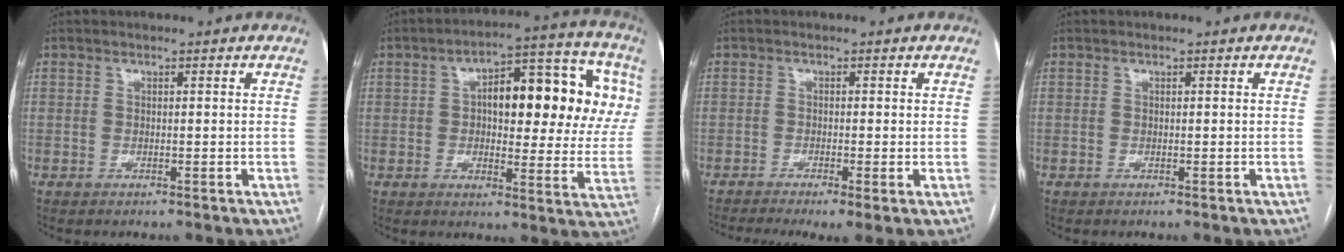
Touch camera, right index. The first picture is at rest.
{"total": 19.3, "force": [4.4, 7.5, 17.2], "torque": [-0.224, 0.047, 0.059]}
{"total": 6.8, "force": [-4.1, 1.3, 5.3], "torque": [-0.088, -0.011, -0.068]}
{"total": 0.0}